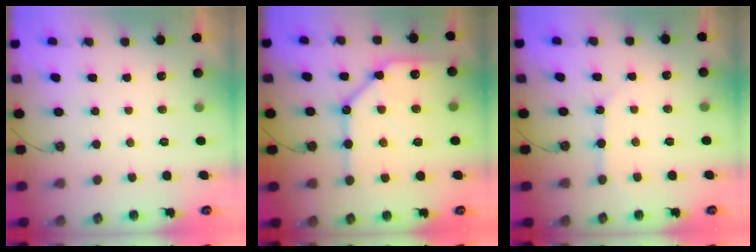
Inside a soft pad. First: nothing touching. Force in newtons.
{"total": 16.1, "press": 16.0, "slide": 1.7}
{"total": 3.1, "press": 3.1, "slide": 0.4}